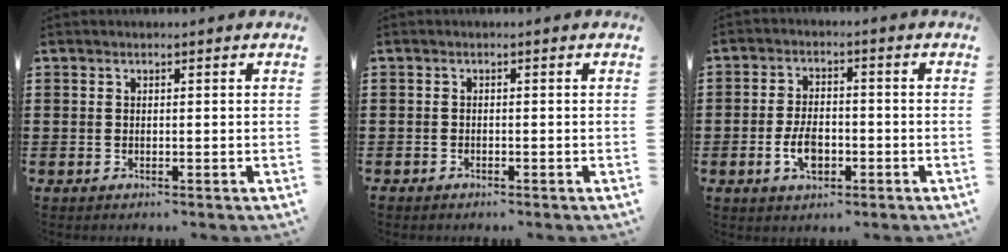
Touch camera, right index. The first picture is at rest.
{"total": 0.6, "force": [-0.6, 0.1, 0.1], "torque": [-0.004, -0.003, -0.012]}
{"total": 5.1, "force": [-1.6, 2.7, 4.1], "torque": [-0.092, -0.002, -0.031]}